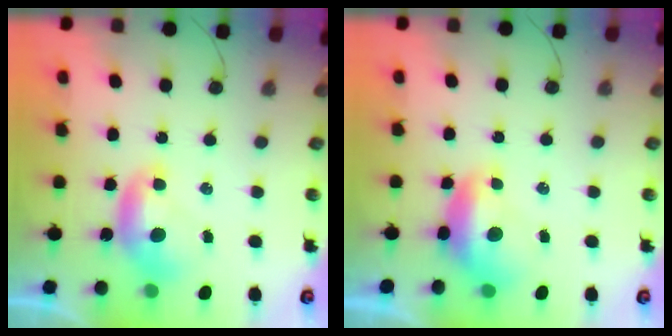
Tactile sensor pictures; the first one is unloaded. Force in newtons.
{"total": 1.3, "press": 1.0, "slide": 0.8}